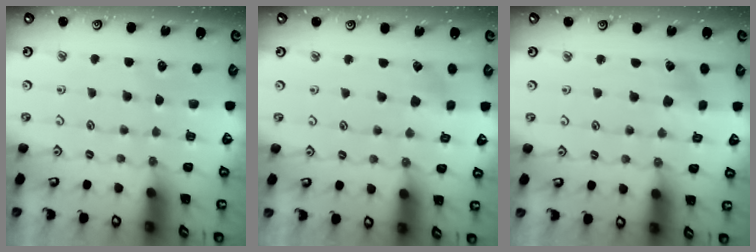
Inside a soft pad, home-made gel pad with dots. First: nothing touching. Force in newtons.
{"total": 2.8, "press": 2.8, "slide": 0.1}
{"total": 1.7, "press": 1.7, "slide": 0.2}